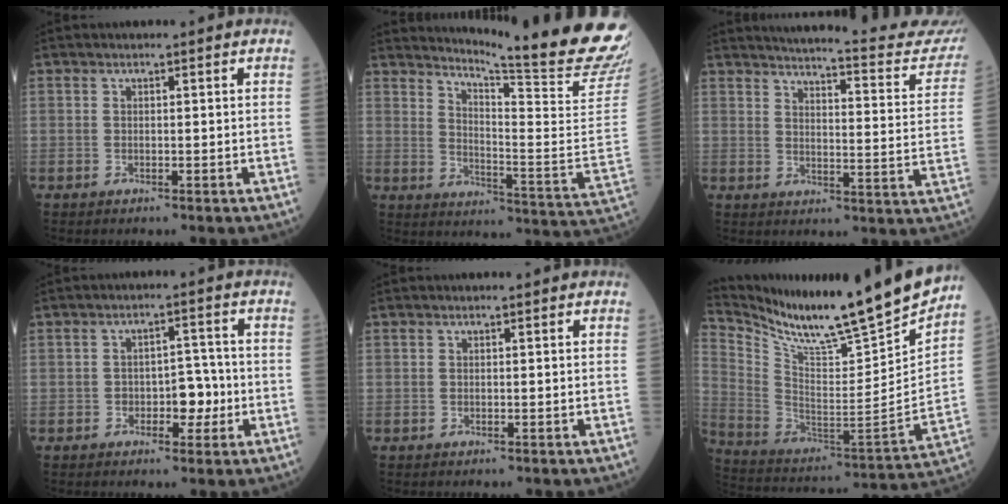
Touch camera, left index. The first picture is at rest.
{"total": 20.9, "force": [18.8, -2.3, 8.8], "torque": [-0.146, -0.138, 0.237]}
{"total": 20.8, "force": [19.6, 1.5, 6.7], "torque": [-0.086, -0.083, 0.217]}
{"total": 4.7, "force": [-1.7, 2.6, 3.5], "torque": [-0.048, 0.007, -0.028]}
{"total": 0.0}
{"total": 22.8, "force": [20.3, -0.2, 10.5], "torque": [-0.200, -0.085, 0.322]}